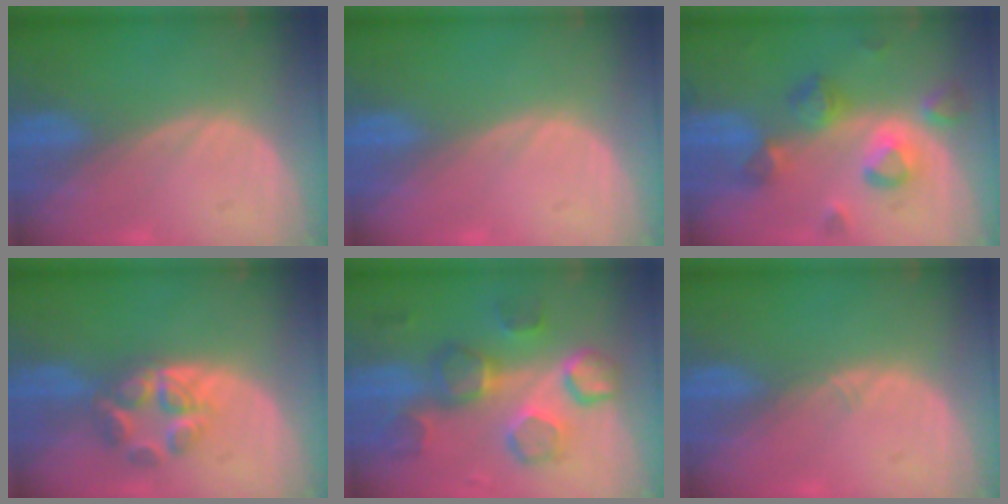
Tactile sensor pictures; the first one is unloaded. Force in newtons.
{"total": 0.0}
{"total": 8.0, "press": 7.7, "slide": 2.1}
{"total": 5.9, "press": 5.5, "slide": 2.2}
{"total": 9.0, "press": 9.0, "slide": 0.3}
{"total": 0.6, "press": 0.5, "slide": 0.4}